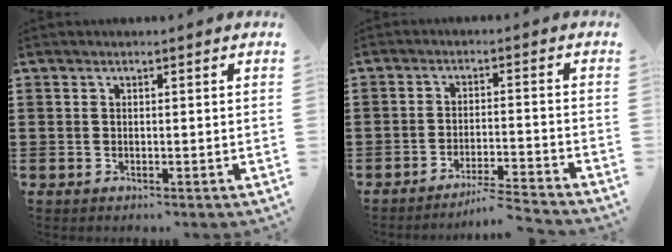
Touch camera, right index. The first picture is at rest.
{"total": 4.0, "force": [-3.8, -0.3, 1.2], "torque": [-0.029, -0.008, -0.079]}